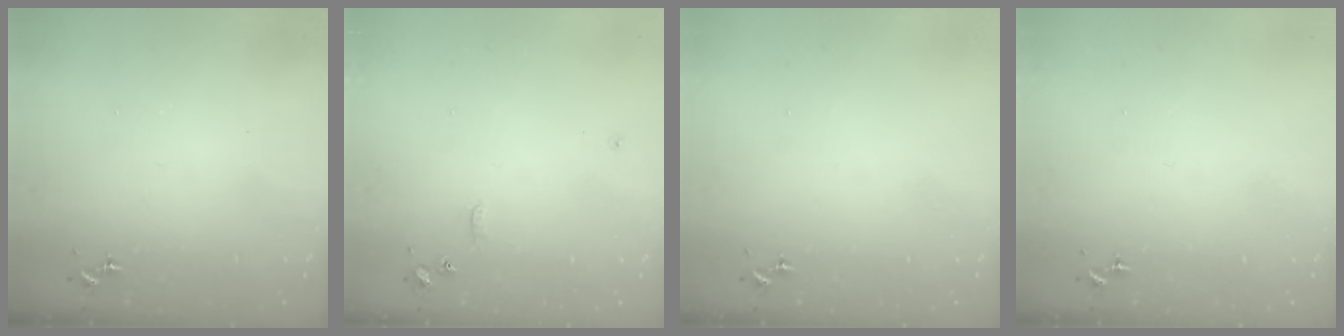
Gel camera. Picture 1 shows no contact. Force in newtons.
{"total": 6.7, "press": 6.7, "slide": 0.7}
{"total": 0.0}
{"total": 0.0}